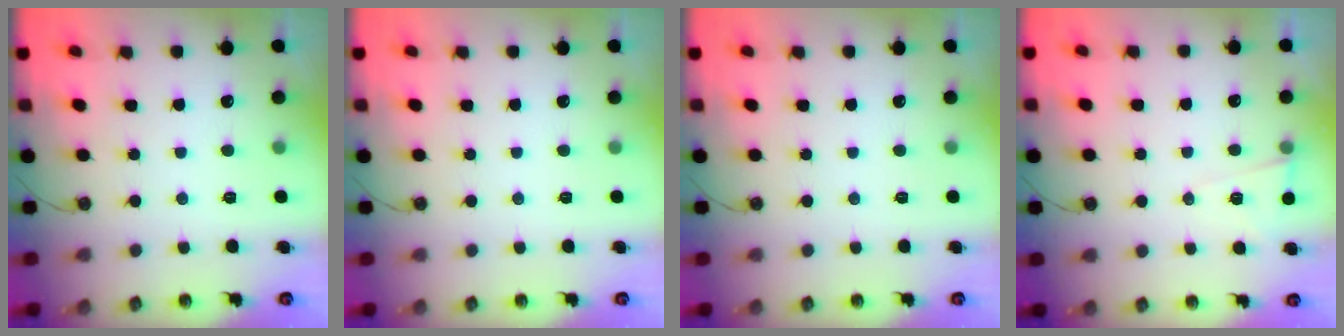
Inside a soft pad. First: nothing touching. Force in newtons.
{"total": 0.0}
{"total": 0.0}
{"total": 5.5, "press": 5.4, "slide": 1.0}